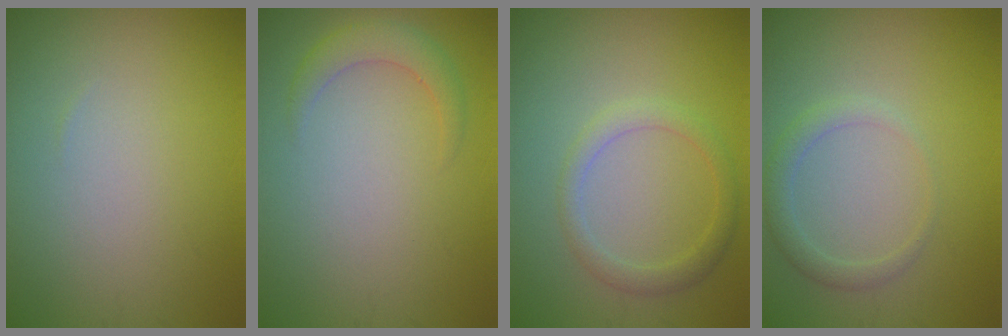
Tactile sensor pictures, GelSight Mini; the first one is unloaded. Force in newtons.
{"total": 2.2, "press": 2.2, "slide": 0.1}
{"total": 2.2, "press": 2.2, "slide": 0.1}
{"total": 1.9, "press": 1.9, "slide": 0.1}